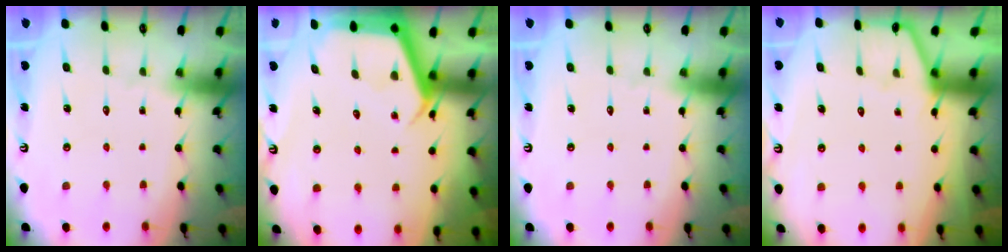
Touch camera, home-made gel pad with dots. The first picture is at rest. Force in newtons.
{"total": 5.4, "press": 5.4, "slide": 0.4}
{"total": 0.0}
{"total": 2.5, "press": 2.4, "slide": 0.3}